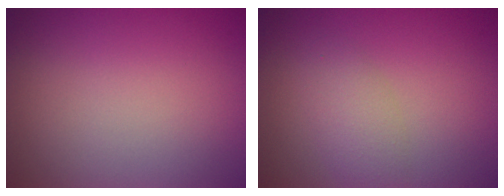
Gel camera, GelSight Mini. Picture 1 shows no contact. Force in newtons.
{"total": 2.3, "press": 2.3, "slide": 0.1}